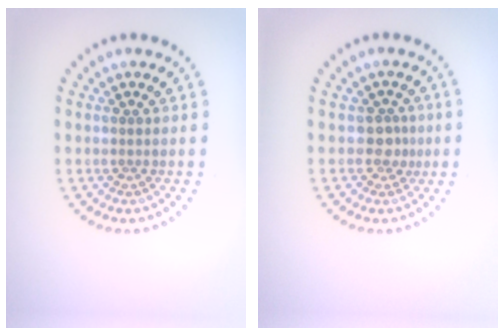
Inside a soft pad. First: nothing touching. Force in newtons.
{"total": 1.8, "press": 1.5, "slide": 1.1}